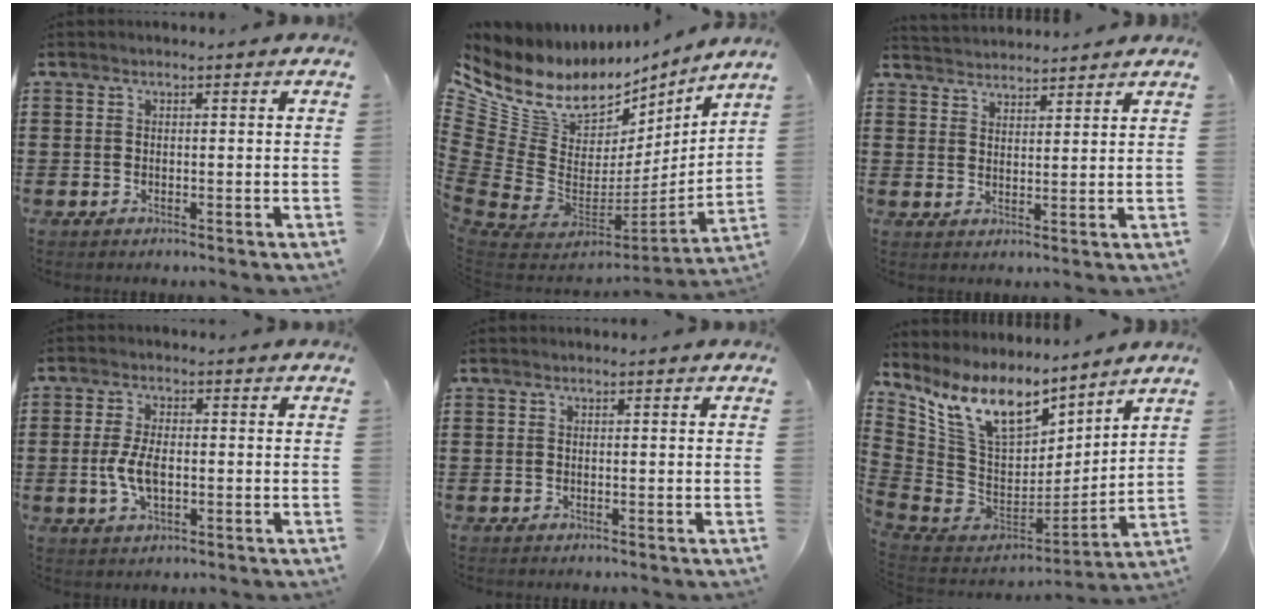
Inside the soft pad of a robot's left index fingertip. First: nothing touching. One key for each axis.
{"total": 10.0, "fx": 6.1, "fy": 7.0, "fz": 3.7, "tx": -0.127, "ty": -0.072, "tz": 0.105}
{"total": 2.9, "fx": 2.9, "fy": 0.1, "fz": -0.5, "tx": 0.000, "ty": -0.010, "tz": 0.055}
{"total": 5.4, "fx": -0.7, "fy": 2.5, "fz": 4.7, "tx": -0.105, "ty": -0.004, "tz": -0.017}
{"total": 0.0}
{"total": 12.7, "fx": 8.1, "fy": 6.0, "fz": 7.8, "tx": -0.202, "ty": -0.047, "tz": 0.146}